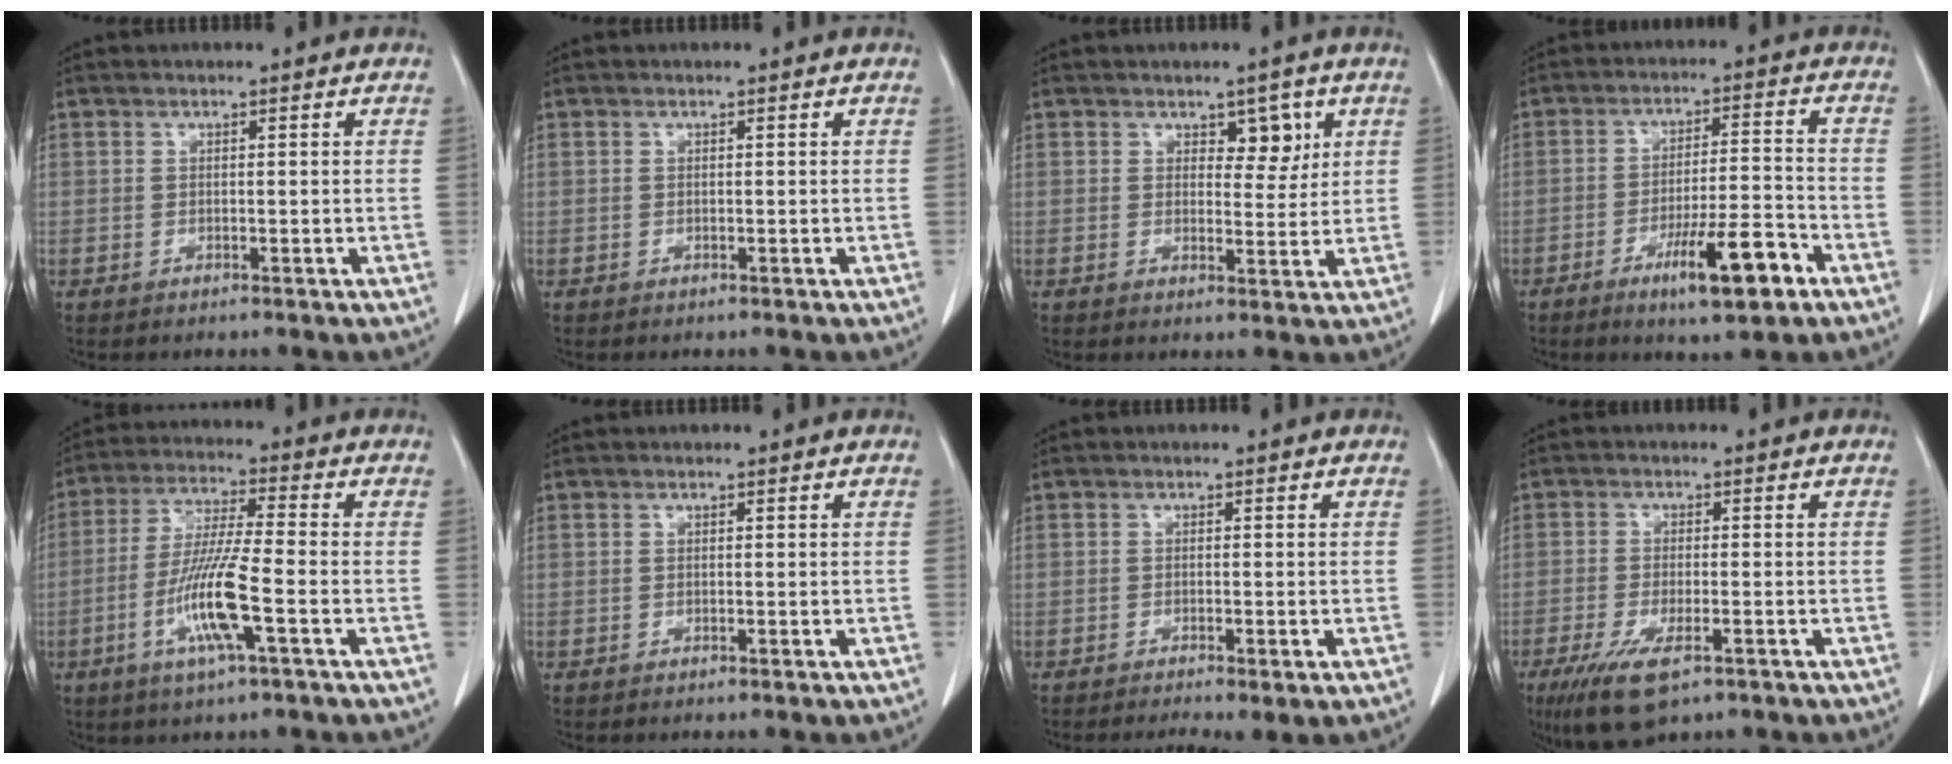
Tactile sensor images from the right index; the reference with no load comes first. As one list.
[{"total": 0.0}, {"total": 3.8, "force": [1.9, 2.1, 2.6], "torque": [-0.026, 0.000, 0.028]}, {"total": 10.2, "force": [-5.5, 1.4, 8.5], "torque": [-0.137, -0.004, -0.084]}, {"total": 10.7, "force": [-3.7, 0.3, 10.0], "torque": [-0.200, -0.010, -0.074]}, {"total": 0.0}, {"total": 4.8, "force": [-3.2, 0.7, 3.4], "torque": [-0.053, -0.012, -0.046]}, {"total": 8.5, "force": [-5.1, 2.6, 6.4], "torque": [-0.118, -0.020, -0.081]}]